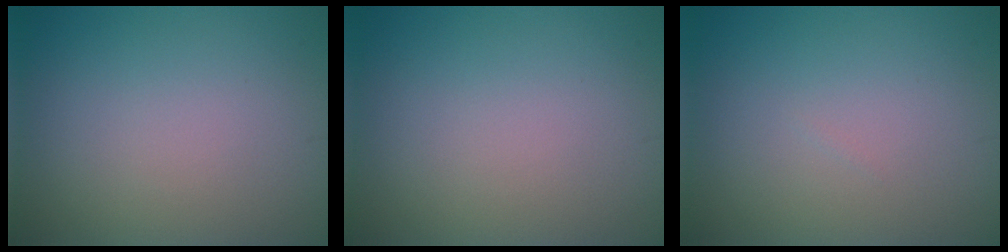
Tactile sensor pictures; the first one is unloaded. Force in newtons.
{"total": 0.0}
{"total": 0.0}